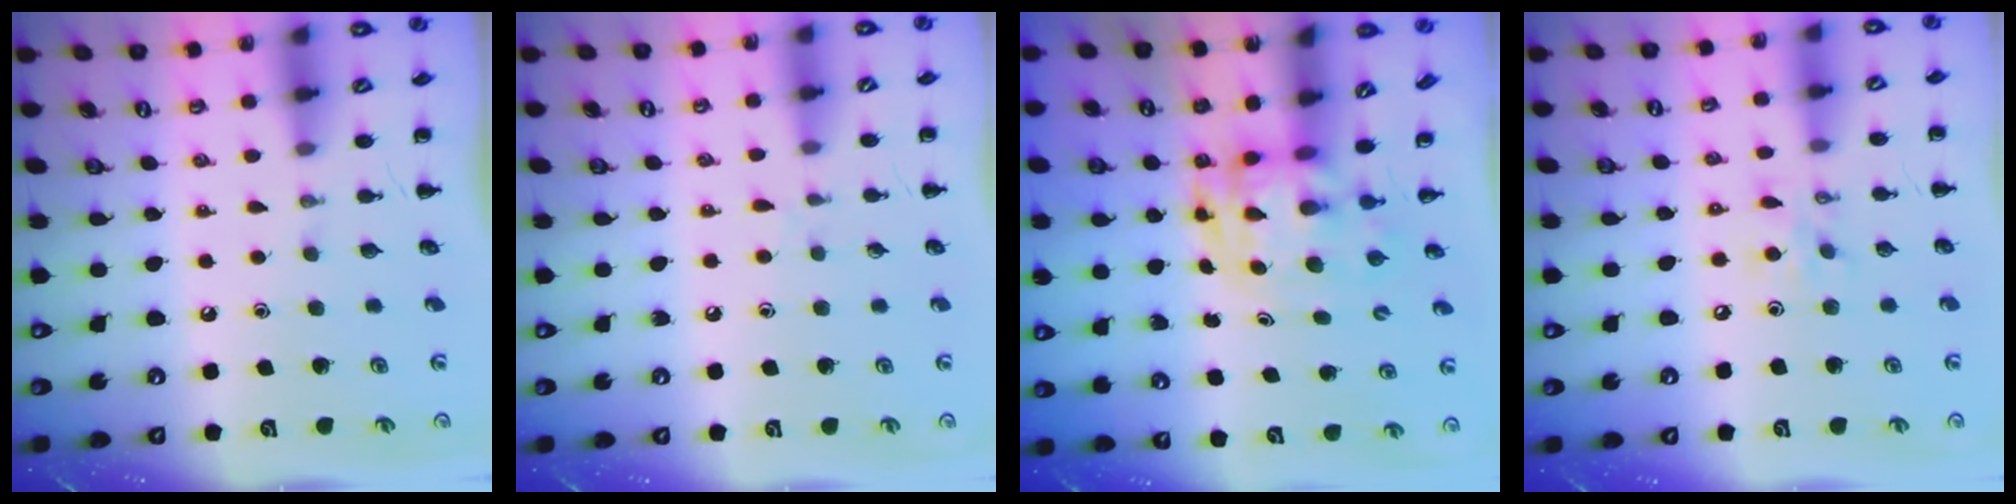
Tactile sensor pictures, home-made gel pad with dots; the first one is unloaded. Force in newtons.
{"total": 3.8, "press": 3.4, "slide": 1.6}
{"total": 3.5, "press": 3.4, "slide": 0.7}
{"total": 6.3, "press": 6.3, "slide": 0.6}